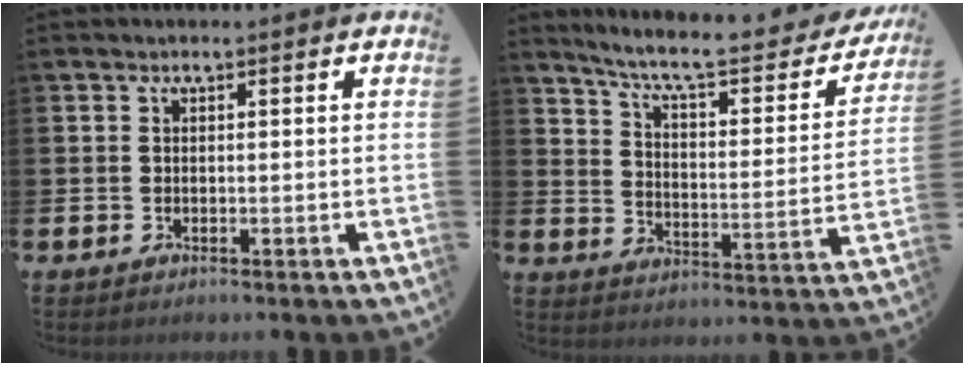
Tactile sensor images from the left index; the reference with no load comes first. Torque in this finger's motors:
{"motor_torque": [0.95, -1.19, 0.52, 0.17]}